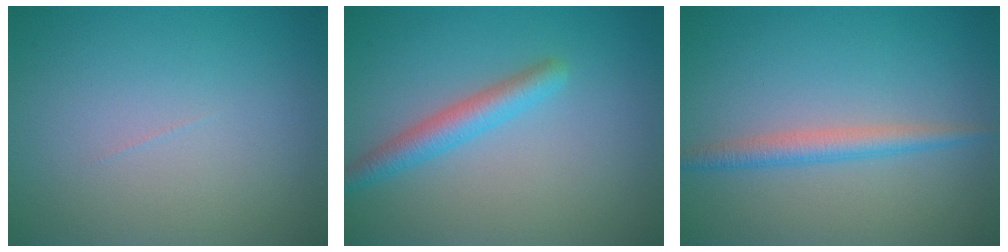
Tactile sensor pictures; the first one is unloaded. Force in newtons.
{"total": 2.8, "press": 2.8, "slide": 0.2}
{"total": 2.3, "press": 2.3, "slide": 0.1}